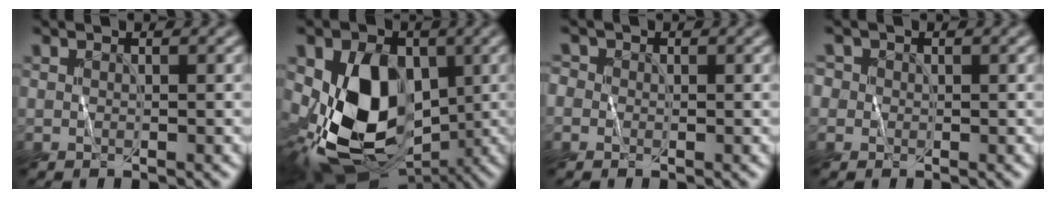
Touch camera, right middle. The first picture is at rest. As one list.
[{"total": 11.9, "force": [-1.0, 8.1, 8.7], "torque": [-0.168, -0.030, -0.017]}, {"total": 1.4, "force": [0.1, 1.3, 0.3], "torque": [0.005, 0.010, -0.014]}, {"total": 2.1, "force": [0.7, 1.9, 0.6], "torque": [-0.004, 0.013, -0.001]}]